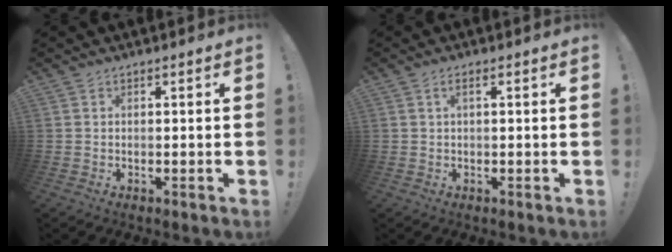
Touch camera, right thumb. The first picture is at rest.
{"total": 1.5, "force": [0.1, 0.2, 1.5], "torque": [-0.028, 0.001, 0.000]}